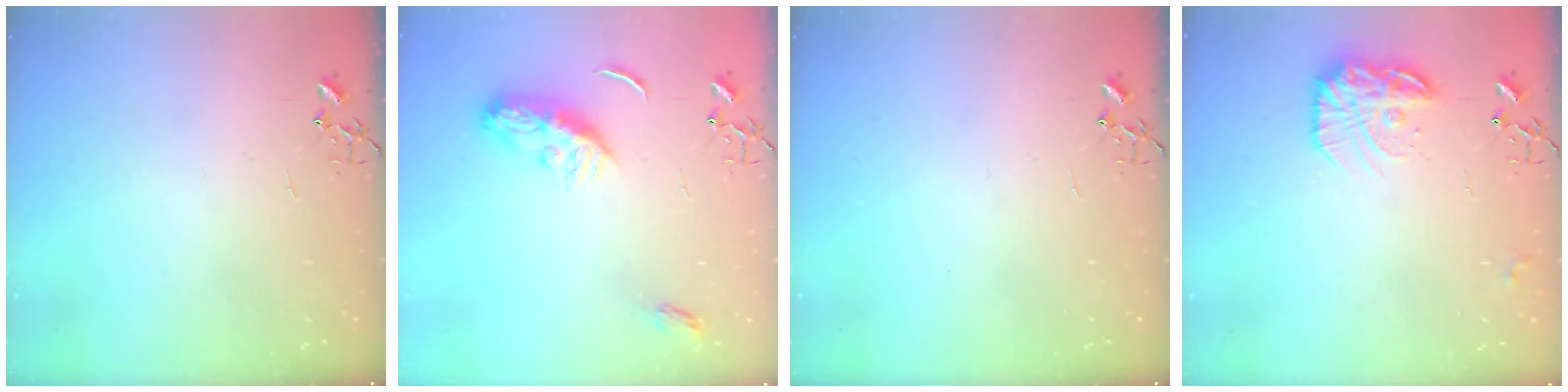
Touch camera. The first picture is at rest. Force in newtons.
{"total": 9.5, "press": 9.5, "slide": 0.2}
{"total": 0.0}
{"total": 15.4, "press": 15.3, "slide": 0.8}